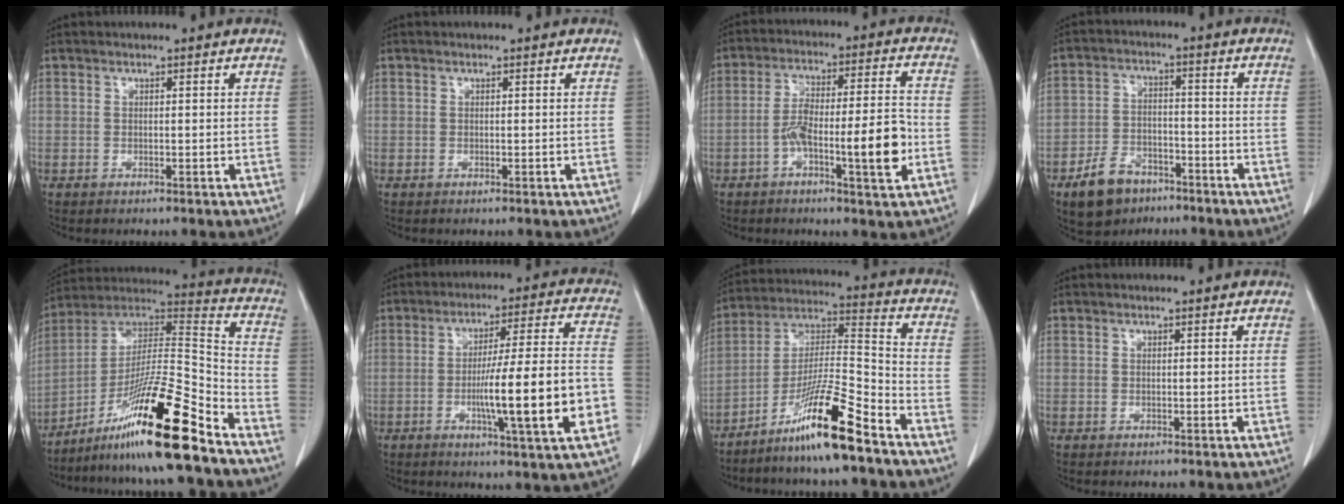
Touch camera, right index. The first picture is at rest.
{"total": 0.0}
{"total": 11.7, "force": [-3.6, 1.6, 11.1], "torque": [-0.184, 0.020, -0.057]}
{"total": 8.2, "force": [-5.5, 5.1, 3.5], "torque": [-0.076, 0.008, -0.089]}
{"total": 19.3, "force": [-13.0, -0.7, 14.3], "torque": [-0.263, -0.001, -0.231]}
{"total": 16.1, "force": [-4.3, 0.1, 15.5], "torque": [-0.236, 0.001, -0.067]}
{"total": 14.3, "force": [-10.1, -0.3, 10.1], "torque": [-0.192, -0.007, -0.182]}
{"total": 0.0}